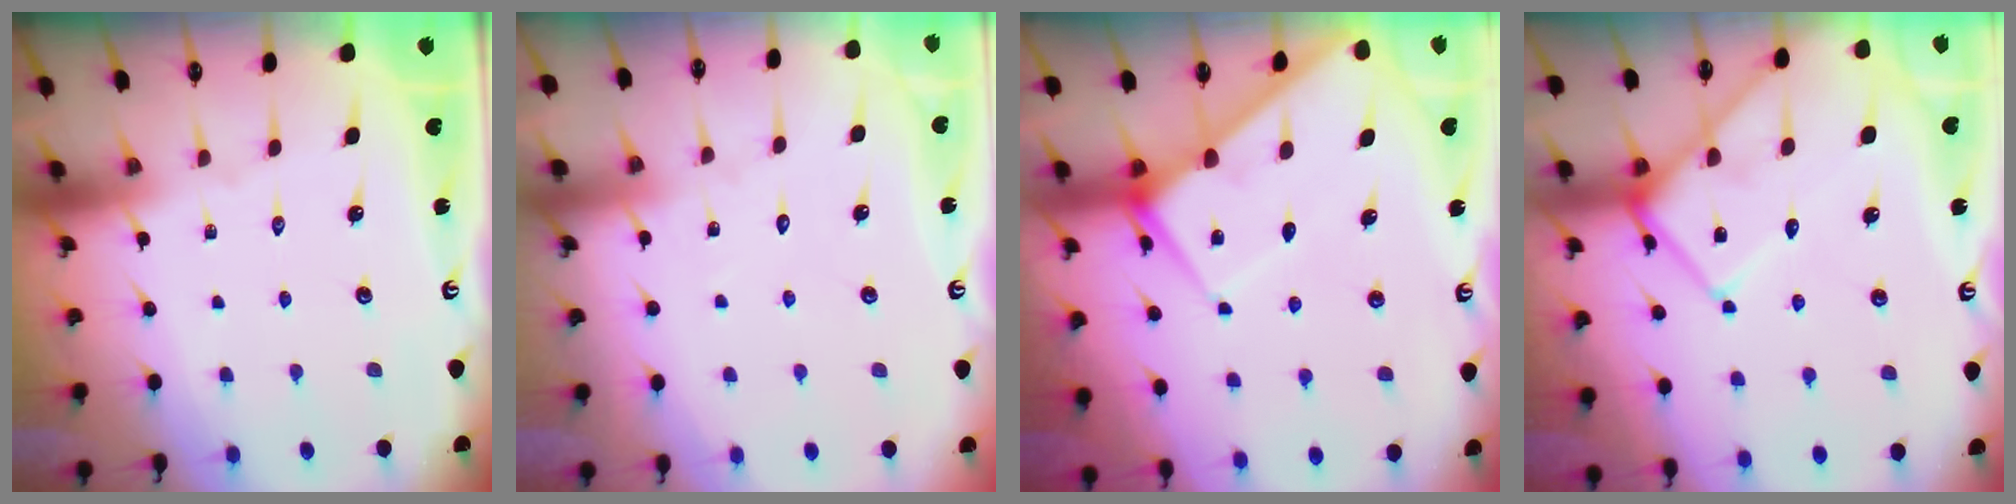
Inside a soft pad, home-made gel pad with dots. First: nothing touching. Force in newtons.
{"total": 5.1, "press": 5.1, "slide": 0.6}
{"total": 7.0, "press": 7.0, "slide": 0.7}
{"total": 12.4, "press": 12.3, "slide": 1.4}